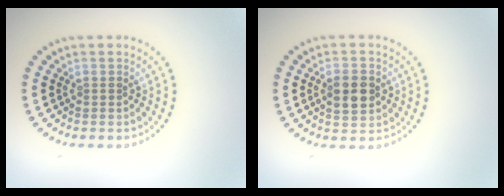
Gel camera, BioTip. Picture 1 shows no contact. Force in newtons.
{"total": 3.3, "press": 3.3, "slide": 0.1}